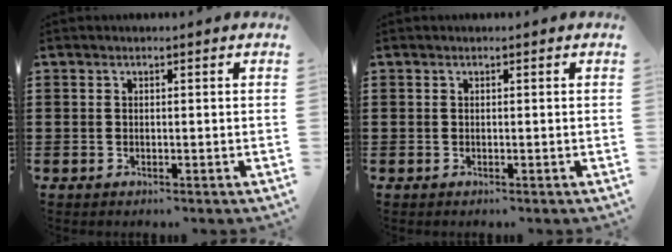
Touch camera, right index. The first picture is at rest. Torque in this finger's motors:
{"motor_torque": [-0.43, 1.71, 0.00, 0.00]}